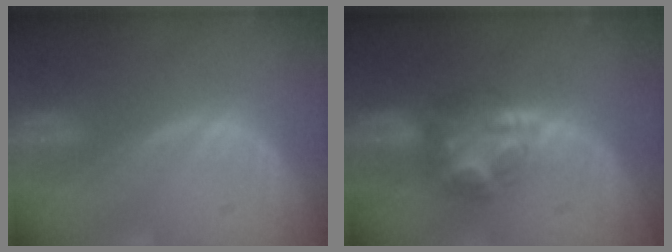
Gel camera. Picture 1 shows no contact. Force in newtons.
{"total": 7.1, "press": 6.3, "slide": 3.2}